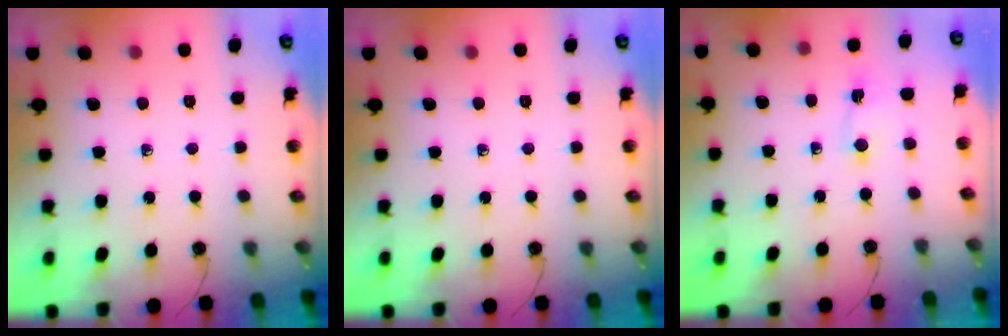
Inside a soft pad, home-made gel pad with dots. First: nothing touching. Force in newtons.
{"total": 0.0}
{"total": 1.1, "press": 1.0, "slide": 0.6}